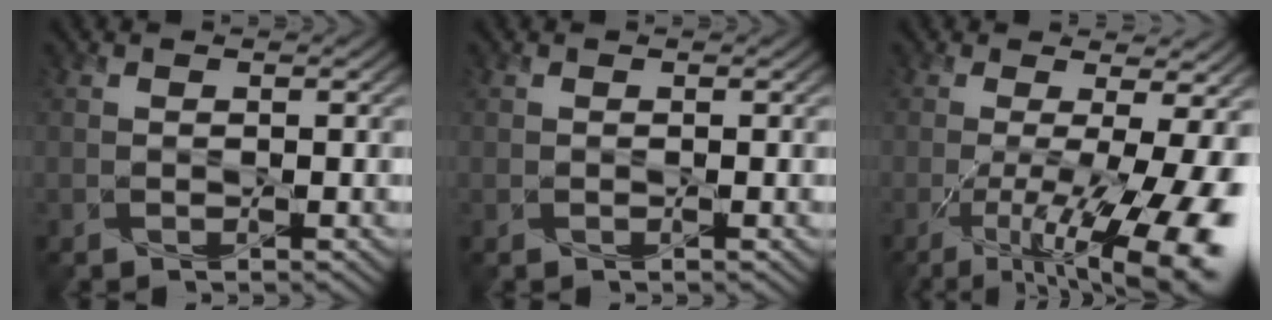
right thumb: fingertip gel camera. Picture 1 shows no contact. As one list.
[{"total": 0.0}, {"total": 14.5, "force": [-3.2, 4.5, 13.4], "torque": [-0.172, -0.021, -0.038]}]